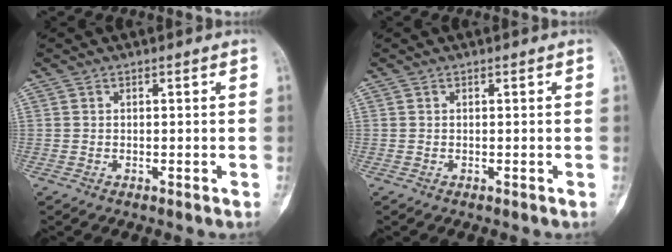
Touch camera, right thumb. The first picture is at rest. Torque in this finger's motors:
{"motor_torque": [-0.21, 0.19, 0.09, 0.01, 0.00]}